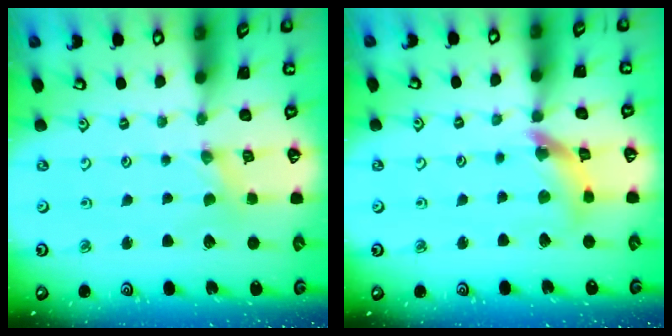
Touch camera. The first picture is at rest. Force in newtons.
{"total": 11.0, "press": 10.9, "slide": 1.2}